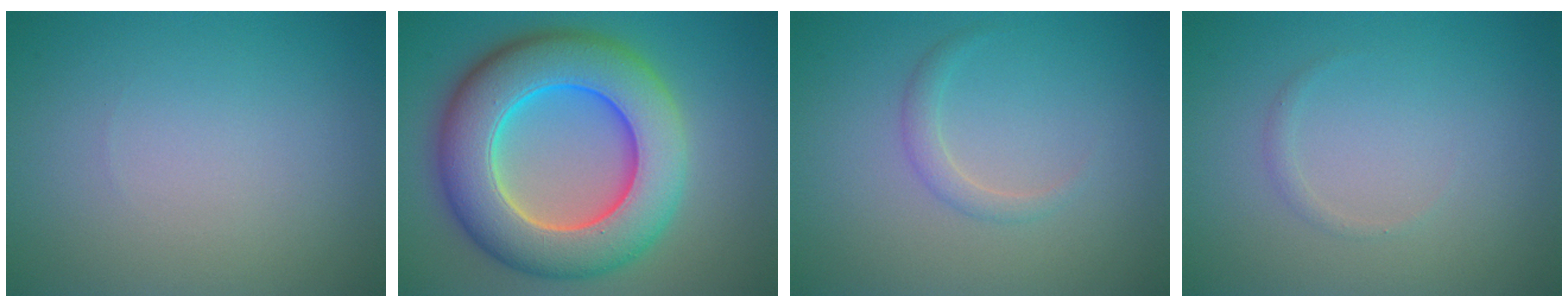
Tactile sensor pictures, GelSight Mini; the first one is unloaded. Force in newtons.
{"total": 11.9, "press": 11.9, "slide": 0.2}
{"total": 1.3, "press": 1.2, "slide": 0.1}
{"total": 0.6, "press": 0.6, "slide": 0.0}